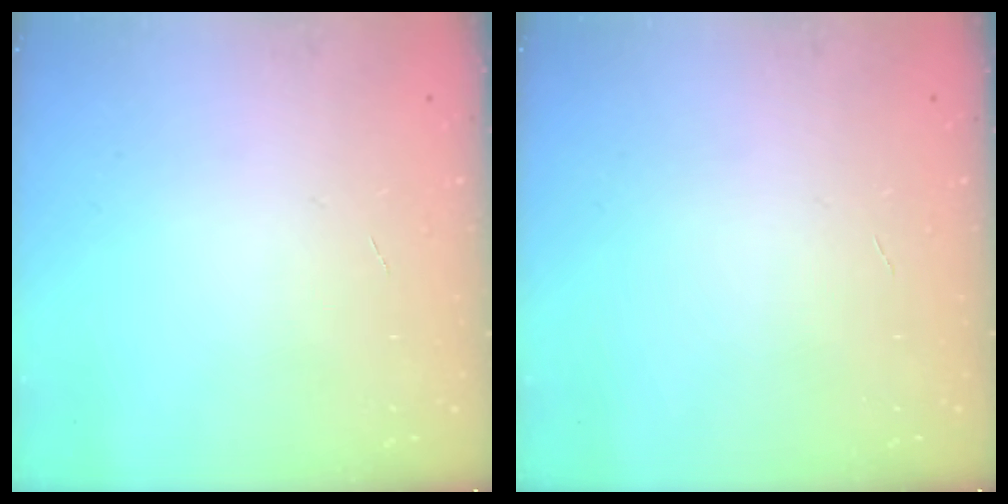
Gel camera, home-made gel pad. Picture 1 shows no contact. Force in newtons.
{"total": 0.0}